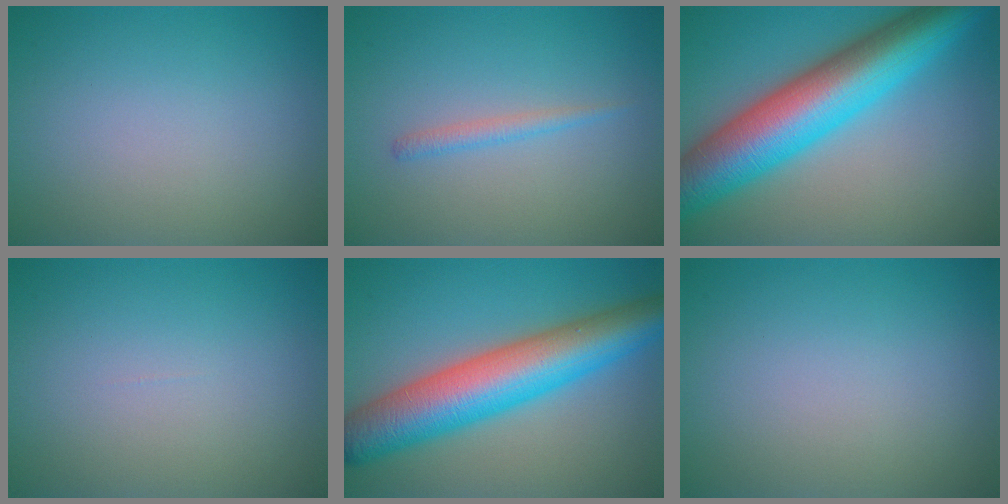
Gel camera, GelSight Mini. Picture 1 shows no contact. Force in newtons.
{"total": 1.2, "press": 1.2, "slide": 0.0}
{"total": 12.3, "press": 12.3, "slide": 0.2}
{"total": 0.0}
{"total": 10.4, "press": 10.4, "slide": 0.2}
{"total": 0.0}